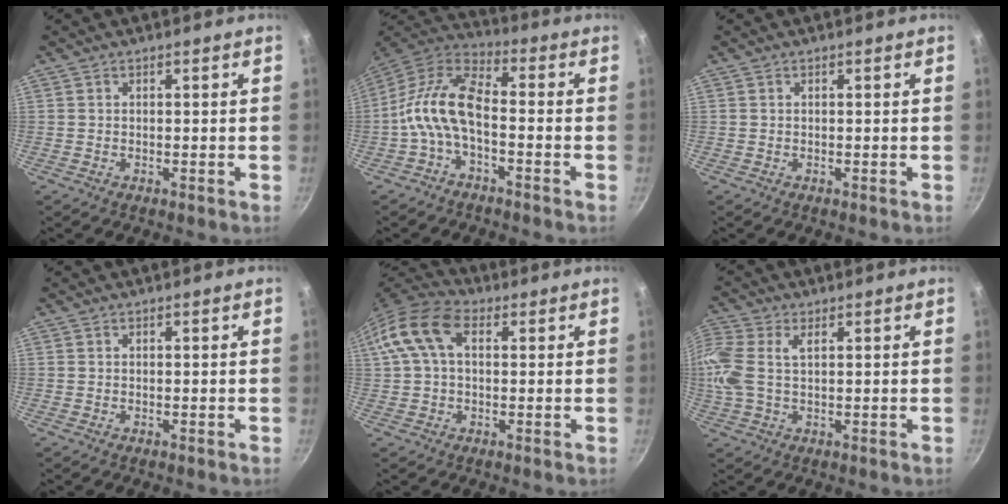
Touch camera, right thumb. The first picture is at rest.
{"total": 11.5, "force": [-3.0, 5.6, 9.6], "torque": [-0.187, 0.049, -0.072]}
{"total": 0.0}
{"total": 0.0}
{"total": 11.9, "force": [2.8, 7.4, 8.9], "torque": [-0.171, 0.030, 0.036]}
{"total": 8.2, "force": [1.8, 4.7, 6.5], "torque": [-0.153, 0.012, 0.033]}